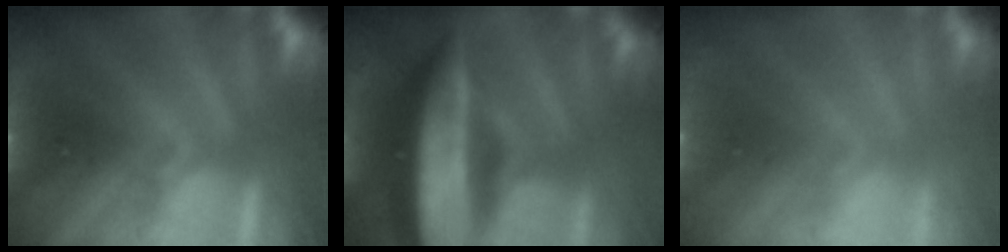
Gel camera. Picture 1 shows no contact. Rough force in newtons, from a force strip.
{"total": 7.7}
{"total": 7.6}